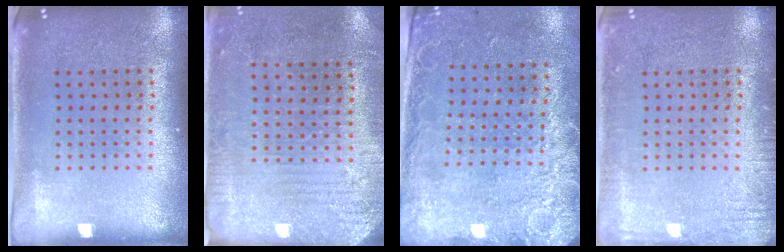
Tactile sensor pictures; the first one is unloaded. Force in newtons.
{"total": 2.8, "press": 2.4, "slide": 1.4}
{"total": 2.7, "press": 2.0, "slide": 1.8}
{"total": 2.0, "press": 1.9, "slide": 0.2}